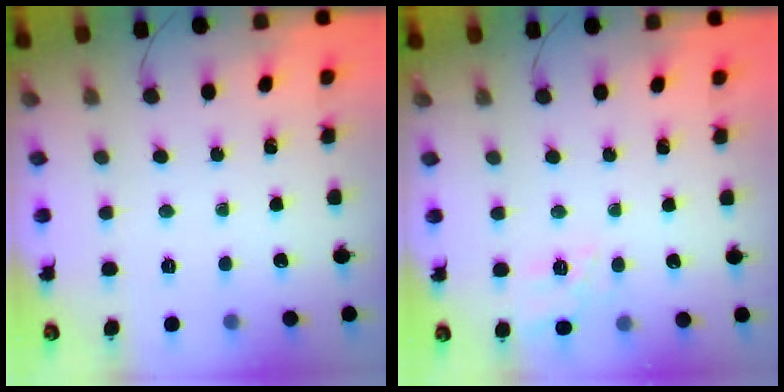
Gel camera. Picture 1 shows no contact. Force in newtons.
{"total": 11.4, "press": 11.4, "slide": 1.1}